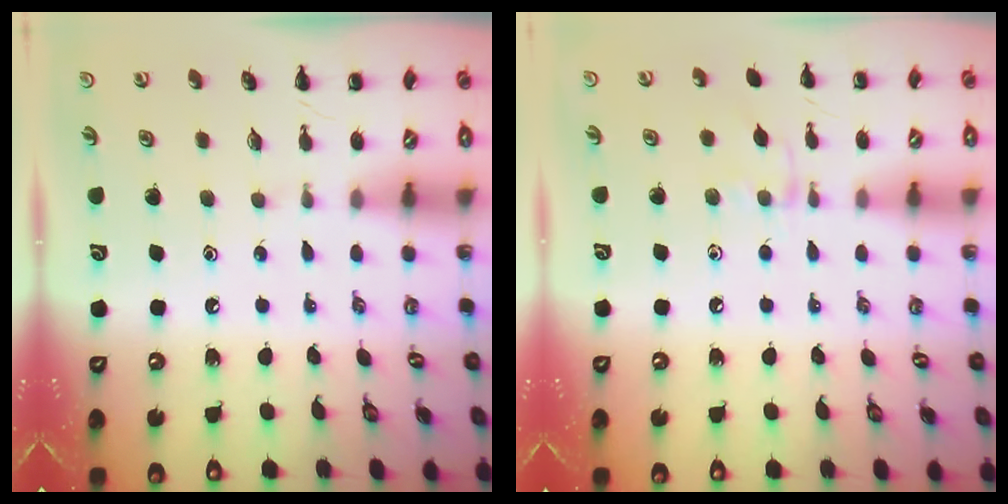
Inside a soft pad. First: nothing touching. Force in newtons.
{"total": 6.3, "press": 6.0, "slide": 1.8}